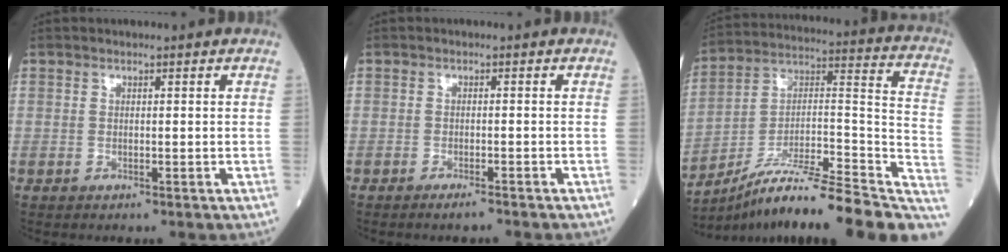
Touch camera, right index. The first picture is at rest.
{"total": 1.7, "force": [-1.5, 0.0, 0.9], "torque": [-0.013, -0.001, -0.022]}
{"total": 24.9, "force": [-19.3, 2.5, 15.4], "torque": [-0.166, 0.020, -0.306]}